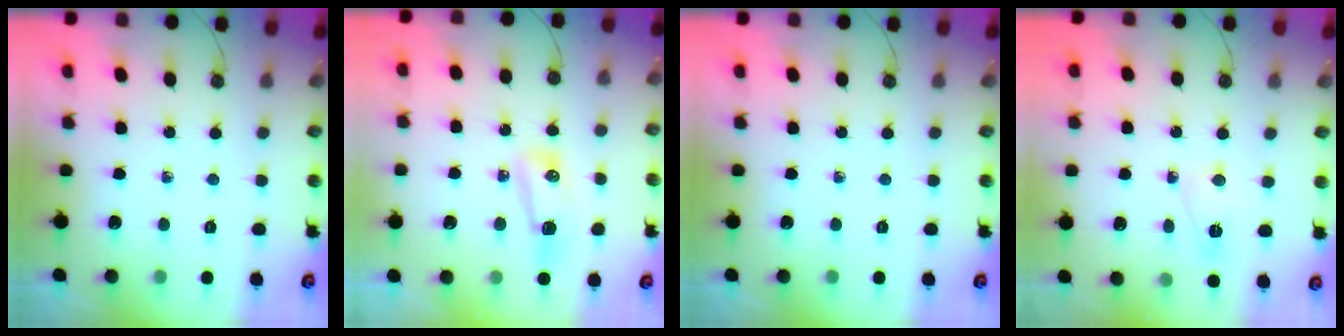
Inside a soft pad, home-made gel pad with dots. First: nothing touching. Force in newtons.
{"total": 8.8, "press": 8.4, "slide": 2.8}
{"total": 0.0}
{"total": 3.8, "press": 3.7, "slide": 0.7}